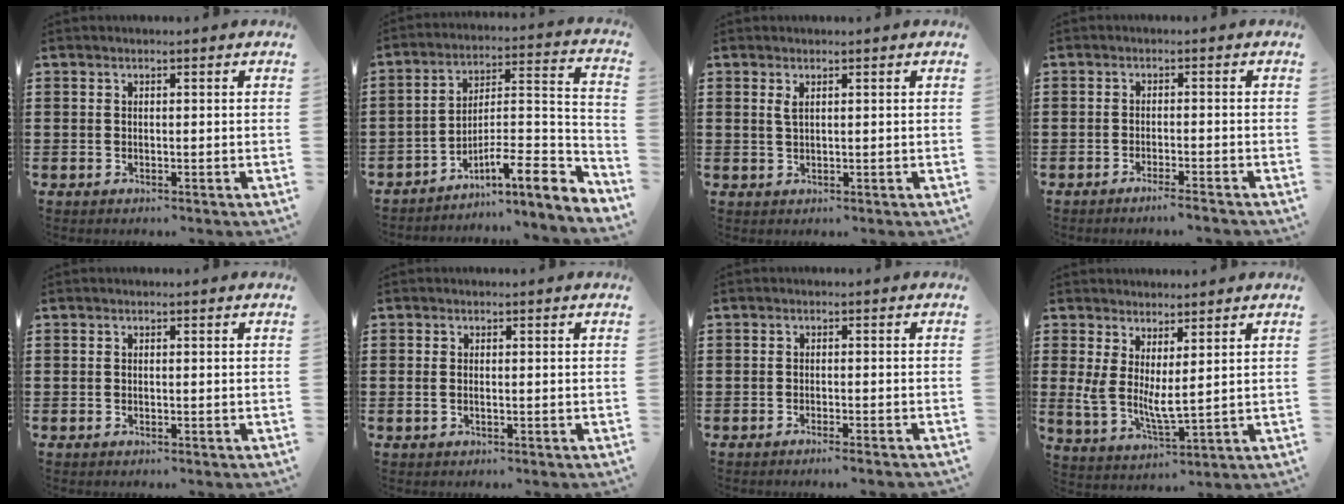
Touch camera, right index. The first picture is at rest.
{"total": 8.6, "force": [-5.6, 1.4, 6.4], "torque": [-0.103, -0.009, -0.109]}
{"total": 1.4, "force": [0.6, 0.4, 1.1], "torque": [-0.024, 0.003, 0.010]}
{"total": 2.1, "force": [-1.8, -0.3, 1.0], "torque": [-0.016, 0.000, -0.034]}
{"total": 0.0}
{"total": 1.0, "force": [-0.1, 0.4, 0.9], "torque": [-0.018, 0.001, -0.003]}
{"total": 1.3, "force": [-1.2, -0.3, 0.6], "torque": [-0.010, -0.001, -0.022]}
{"total": 5.0, "force": [1.6, 1.7, 4.4], "torque": [-0.097, -0.008, 0.032]}